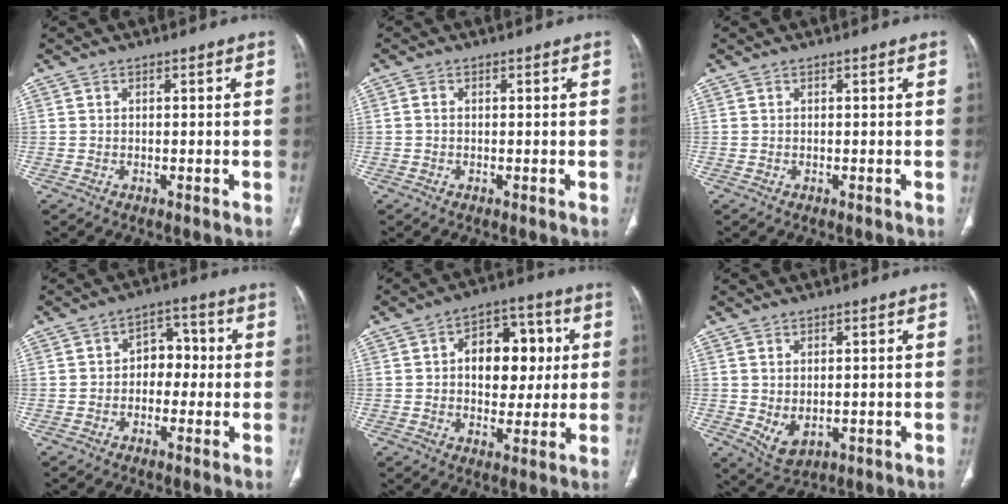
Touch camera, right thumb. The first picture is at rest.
{"total": 0.8, "force": [-0.1, 0.6, 0.5], "torque": [-0.008, 0.001, -0.004]}
{"total": 0.0}
{"total": 6.1, "force": [-0.3, 4.5, 4.1], "torque": [-0.025, 0.022, -0.015]}
{"total": 13.2, "force": [1.9, 8.7, 9.7], "torque": [-0.090, 0.016, 0.027]}
{"total": 4.6, "force": [-0.3, 2.9, 3.6], "torque": [-0.062, -0.009, 0.012]}